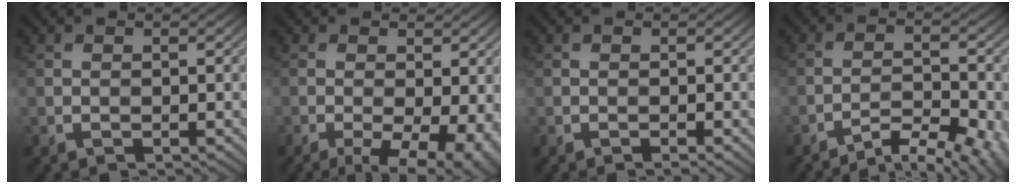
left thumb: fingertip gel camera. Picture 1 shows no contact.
{"total": 8.5, "force": [-3.2, 3.3, 7.2], "torque": [-0.107, -0.014, -0.044]}
{"total": 0.7, "force": [-0.5, 0.0, 0.5], "torque": [-0.009, 0.000, -0.011]}
{"total": 7.0, "force": [-5.1, 2.1, 4.3], "torque": [-0.068, 0.002, -0.080]}